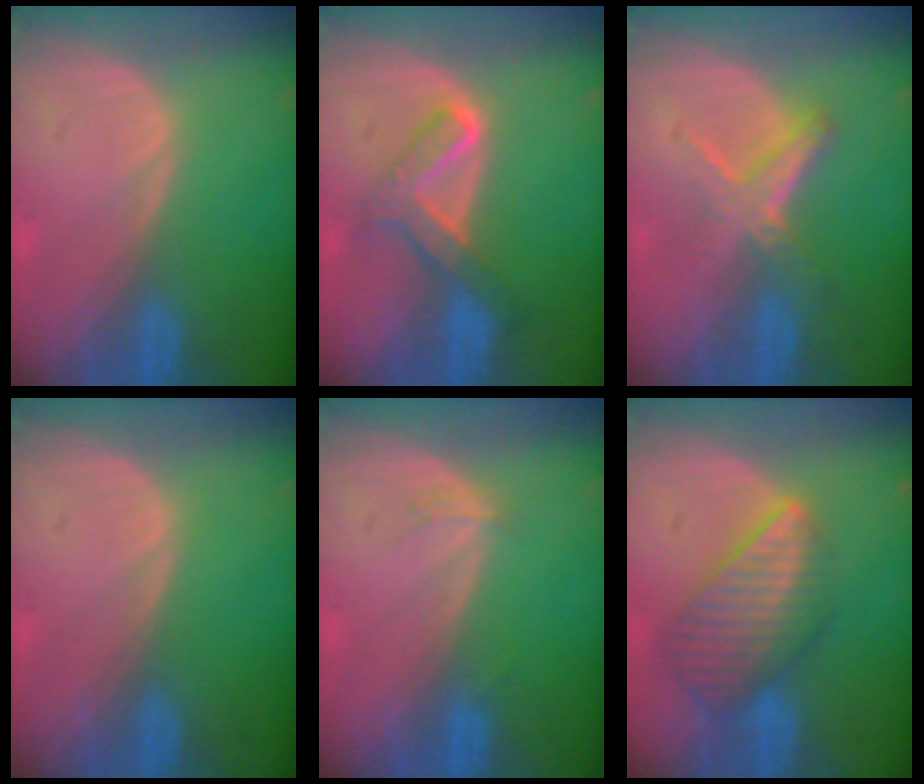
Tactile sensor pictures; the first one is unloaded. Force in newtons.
{"total": 5.9, "press": 5.7, "slide": 1.6}
{"total": 5.5, "press": 5.4, "slide": 1.3}
{"total": 0.0}
{"total": 1.1, "press": 1.1, "slide": 0.1}
{"total": 8.6, "press": 7.5, "slide": 4.1}